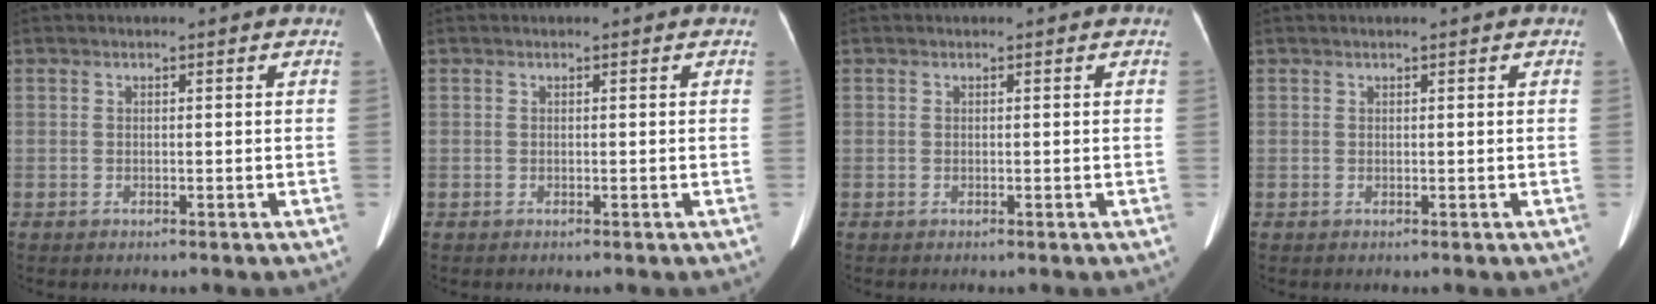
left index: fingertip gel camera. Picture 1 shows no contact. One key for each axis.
{"total": 0.0}
{"total": 0.0}
{"total": 1.1, "fx": -1.1, "fy": -0.3, "fz": -0.2, "tx": 0.001, "ty": 0.000, "tz": -0.010}